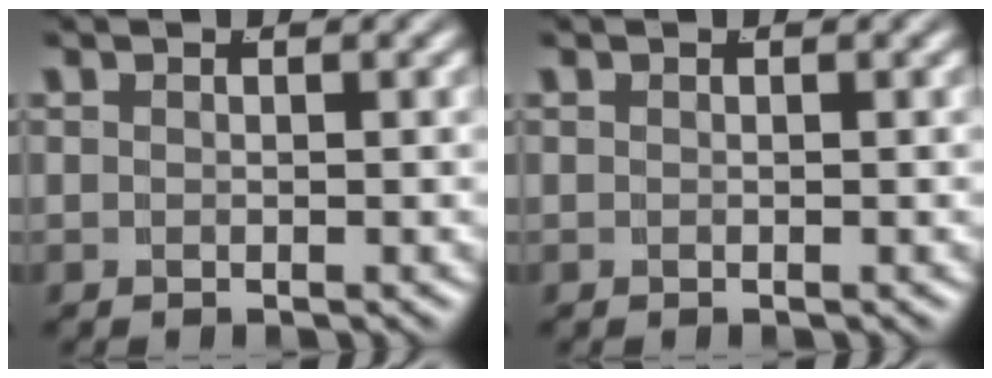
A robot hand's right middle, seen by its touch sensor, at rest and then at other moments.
{"total": 0.0}